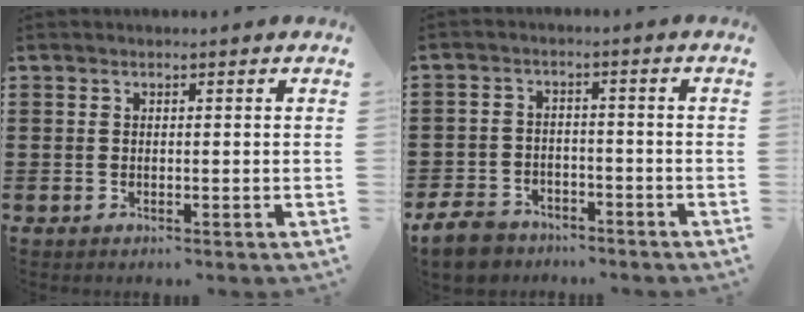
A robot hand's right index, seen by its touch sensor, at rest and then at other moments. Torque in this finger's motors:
{"motor_torque": [-1.30, 0.84, -1.05, -0.21]}